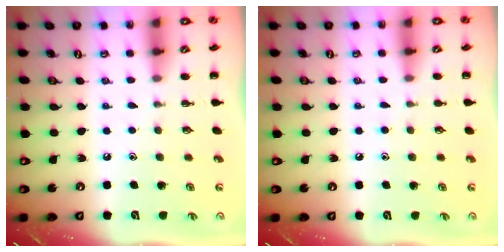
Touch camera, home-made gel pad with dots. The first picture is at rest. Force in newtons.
{"total": 5.2, "press": 4.9, "slide": 1.7}